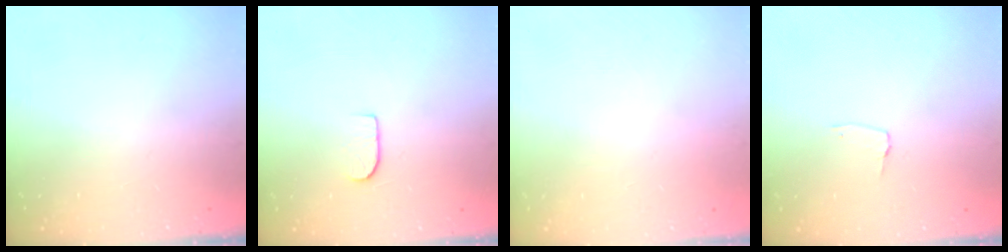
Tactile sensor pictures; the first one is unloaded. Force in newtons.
{"total": 5.5, "press": 5.5, "slide": 0.6}
{"total": 0.0}
{"total": 2.7, "press": 2.7, "slide": 0.3}